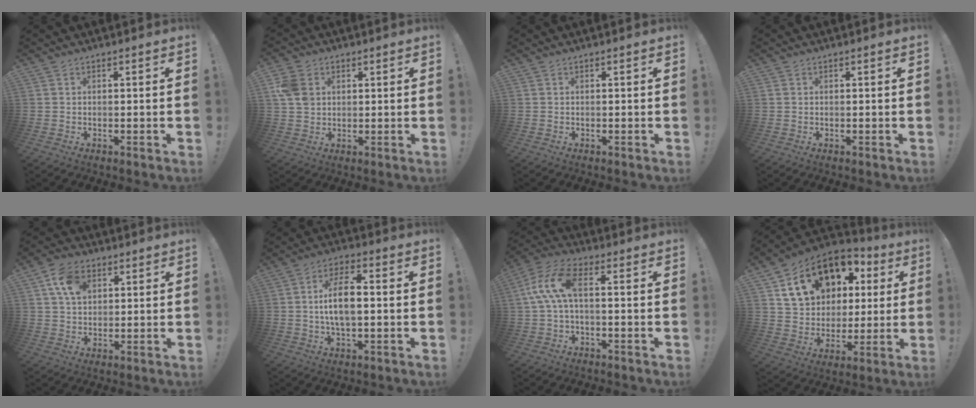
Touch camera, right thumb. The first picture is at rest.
{"total": 7.6, "force": [2.0, 6.1, 4.1], "torque": [-0.067, 0.007, 0.042]}
{"total": 0.0}
{"total": 0.0}
{"total": 9.2, "force": [3.6, 6.4, 5.5], "torque": [-0.088, 0.000, 0.069]}
{"total": 10.1, "force": [0.1, 4.4, 9.1], "torque": [-0.157, -0.001, -0.004]}
{"total": 10.2, "force": [0.8, 4.5, 9.2], "torque": [-0.188, 0.004, 0.014]}
{"total": 19.1, "force": [8.7, 13.9, 9.8], "torque": [-0.157, -0.028, 0.180]}